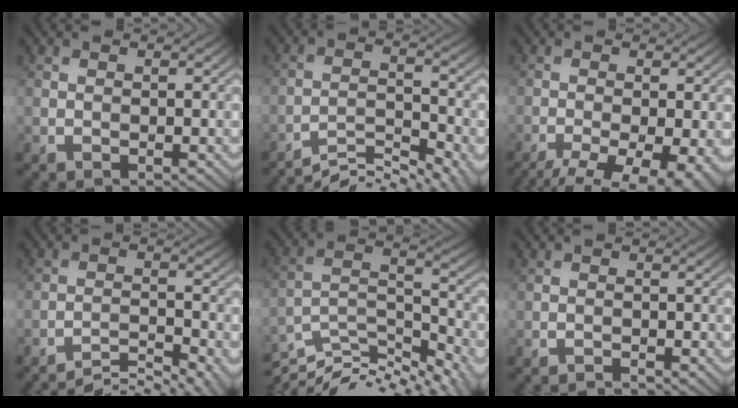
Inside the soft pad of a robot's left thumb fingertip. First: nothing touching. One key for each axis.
{"total": 8.3, "fx": -7.2, "fy": 1.5, "fz": 3.8, "tx": -0.072, "ty": 0.001, "tz": -0.115}
{"total": 11.1, "fx": -7.2, "fy": 3.8, "fz": 7.5, "tx": -0.121, "ty": -0.031, "tz": -0.085}
{"total": 5.6, "fx": -4.8, "fy": 0.8, "fz": 2.9, "tx": -0.052, "ty": 0.005, "tz": -0.078}
{"total": 12.5, "fx": -10.0, "fy": 3.5, "fz": 6.7, "tx": -0.139, "ty": -0.007, "tz": -0.168}
{"total": 0.8, "fx": -0.8, "fy": 0.0, "fz": 0.1, "tx": 0.000, "ty": 0.001, "tz": -0.018}